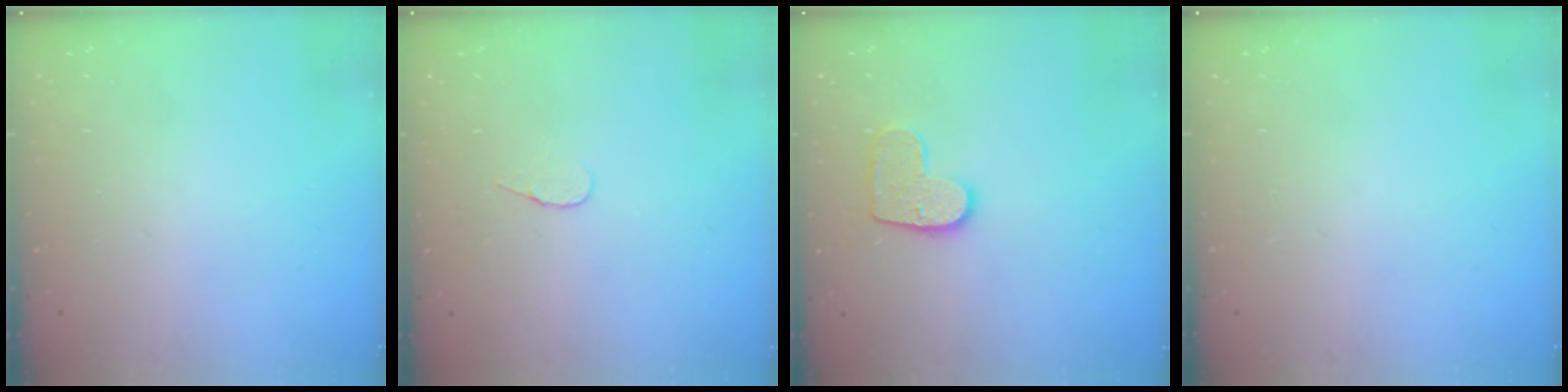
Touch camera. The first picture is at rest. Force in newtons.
{"total": 4.0, "press": 4.0, "slide": 0.4}
{"total": 10.0, "press": 10.0, "slide": 0.5}
{"total": 0.0}